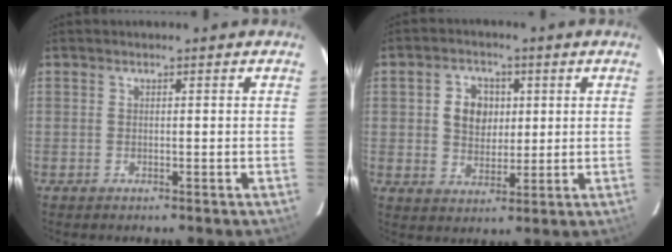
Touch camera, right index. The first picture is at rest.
{"total": 6.9, "force": [1.3, 5.7, 3.7], "torque": [-0.069, 0.018, 0.028]}